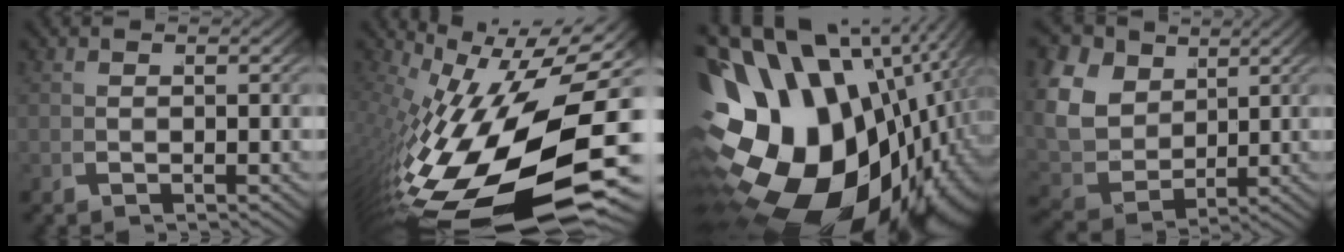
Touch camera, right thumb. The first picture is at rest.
{"total": 22.5, "force": [-2.9, 11.5, 19.1], "torque": [-0.340, -0.072, 0.005]}
{"total": 31.7, "force": [-3.4, 23.3, 21.3], "torque": [-0.394, -0.047, -0.044]}
{"total": 12.1, "force": [1.6, 9.8, 6.9], "torque": [-0.187, -0.035, 0.035]}